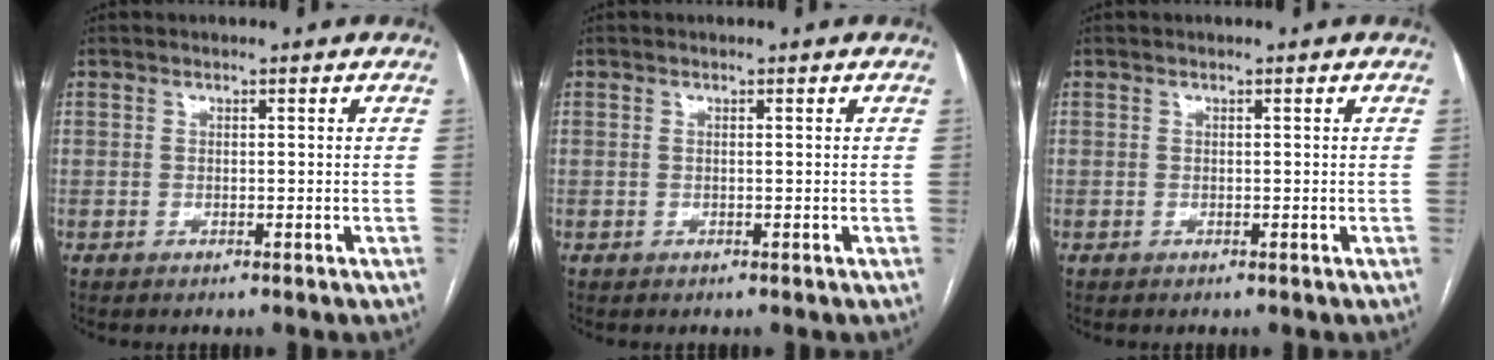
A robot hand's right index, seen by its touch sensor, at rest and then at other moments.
{"total": 0.0}
{"total": 0.0}